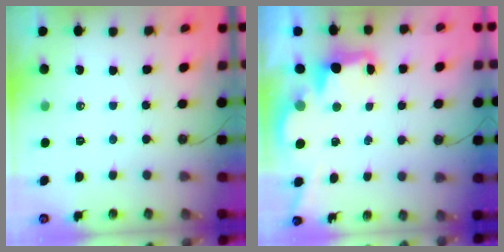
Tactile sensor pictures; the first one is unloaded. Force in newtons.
{"total": 2.6, "press": 2.5, "slide": 0.8}